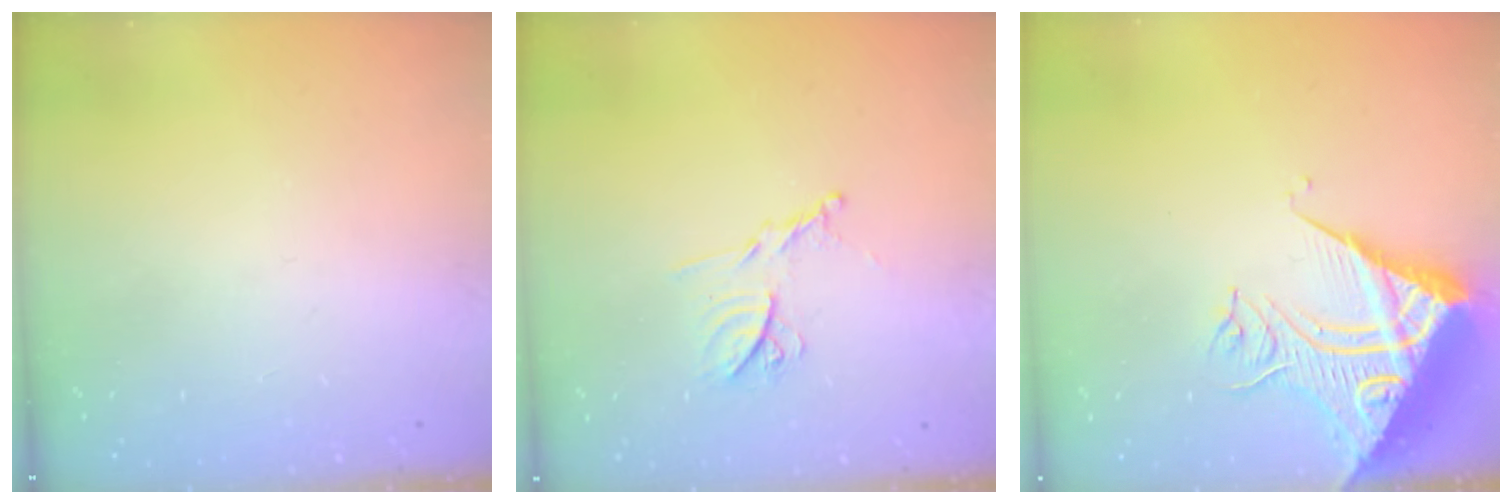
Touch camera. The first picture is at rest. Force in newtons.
{"total": 11.0, "press": 11.0, "slide": 0.4}
{"total": 12.0, "press": 11.9, "slide": 0.7}